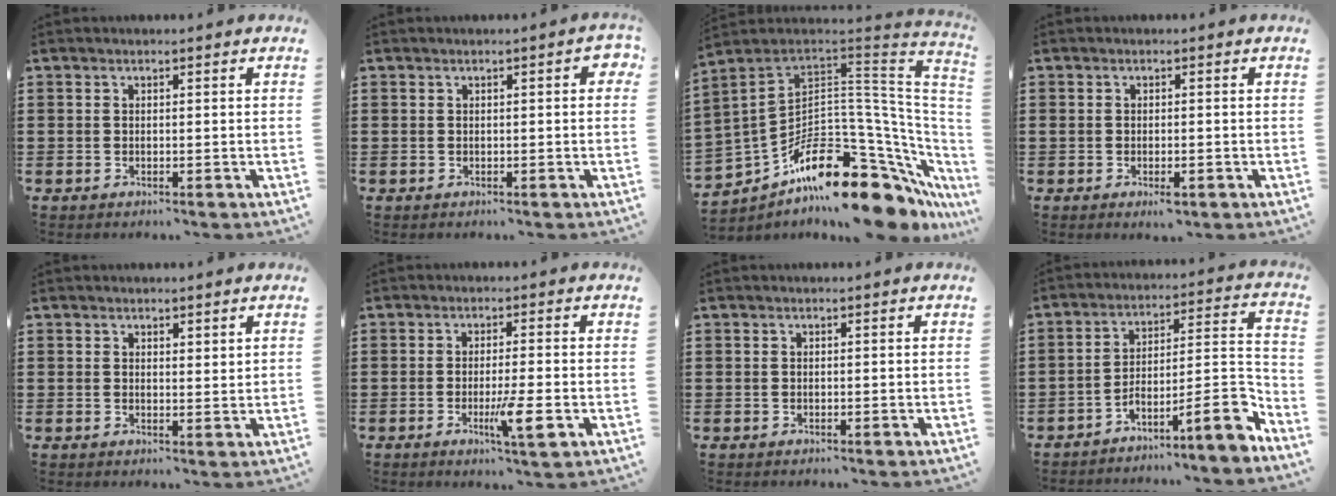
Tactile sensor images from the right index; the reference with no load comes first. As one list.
[{"total": 1.0, "force": [0.1, 0.3, 0.9], "torque": [-0.018, 0.003, 0.001]}, {"total": 17.1, "force": [-10.6, 6.6, 11.7], "torque": [-0.210, 0.010, -0.185]}, {"total": 1.7, "force": [-0.7, 0.7, 1.3], "torque": [-0.025, -0.001, -0.013]}, {"total": 1.5, "force": [1.4, 0.5, 0.1], "torque": [-0.004, 0.003, 0.027]}, {"total": 5.7, "force": [-2.0, 0.4, 5.3], "torque": [-0.100, -0.019, -0.036]}, {"total": 0.0}, {"total": 8.8, "force": [-5.8, 0.9, 6.5], "torque": [-0.096, -0.008, -0.112]}]